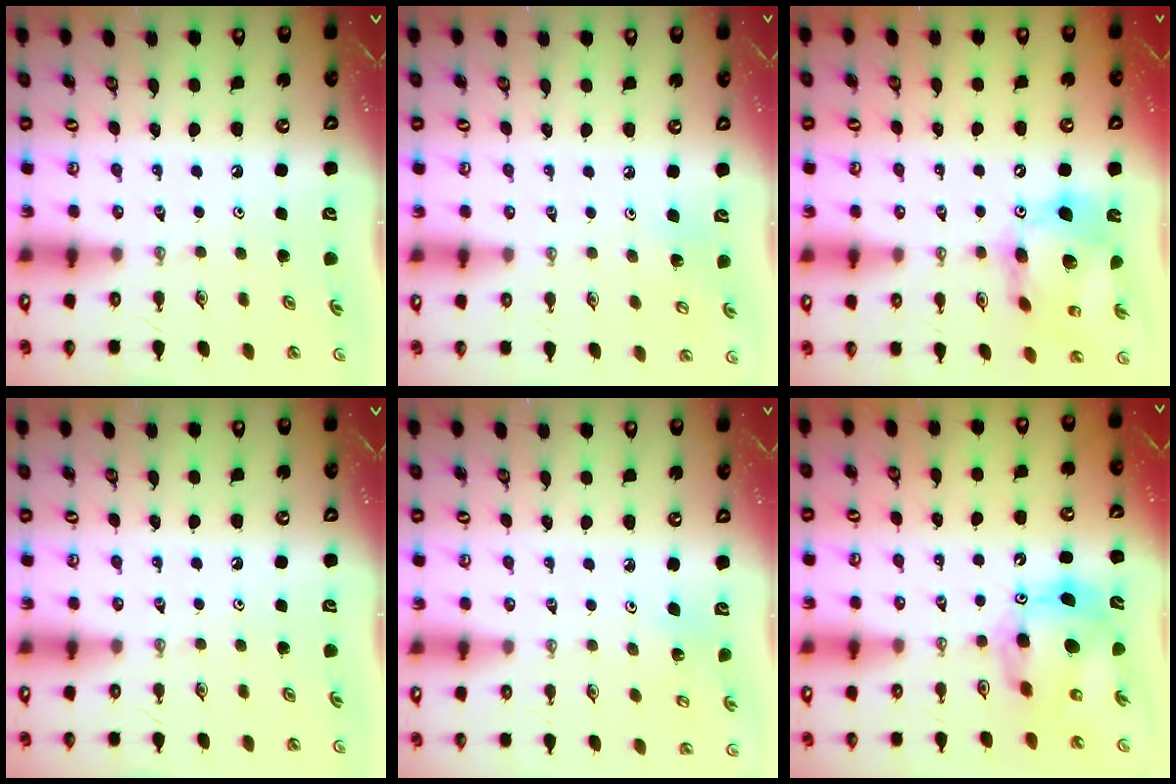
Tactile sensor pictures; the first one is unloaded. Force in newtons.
{"total": 6.1, "press": 6.0, "slide": 0.4}
{"total": 17.1, "press": 17.0, "slide": 1.8}
{"total": 0.0}
{"total": 3.2, "press": 3.2, "slide": 0.2}
{"total": 12.4, "press": 12.4, "slide": 1.0}